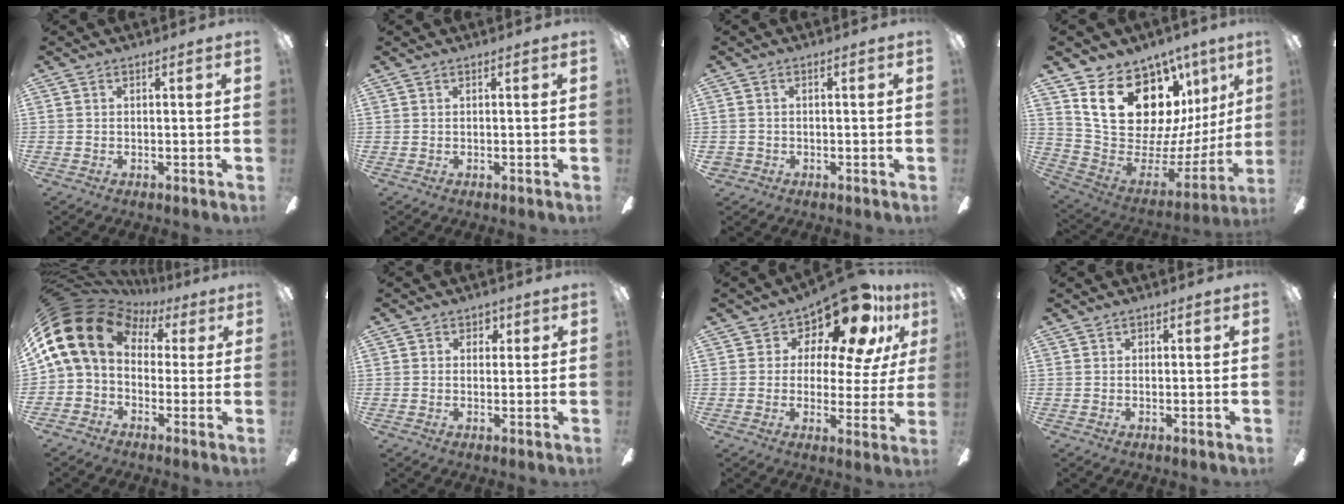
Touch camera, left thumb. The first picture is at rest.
{"total": 0.0}
{"total": 1.6, "force": [-0.7, 1.4, 0.4], "torque": [-0.007, 0.006, -0.017]}
{"total": 24.6, "force": [13.8, 14.4, 14.5], "torque": [-0.237, -0.086, 0.279]}
{"total": 17.3, "force": [3.7, 12.4, 11.5], "torque": [-0.254, -0.011, 0.060]}
{"total": 2.8, "force": [0.7, 2.5, 1.0], "torque": [-0.006, 0.005, 0.009]}
{"total": 15.5, "force": [11.6, 6.2, 8.2], "torque": [-0.133, -0.088, 0.199]}
{"total": 0.6, "force": [0.1, 0.5, 0.2], "torque": [0.005, 0.000, 0.000]}